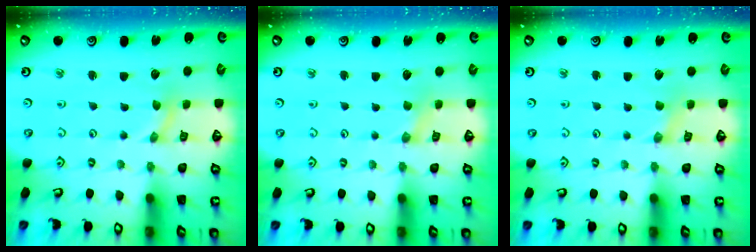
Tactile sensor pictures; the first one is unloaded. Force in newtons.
{"total": 0.0}
{"total": 0.0}